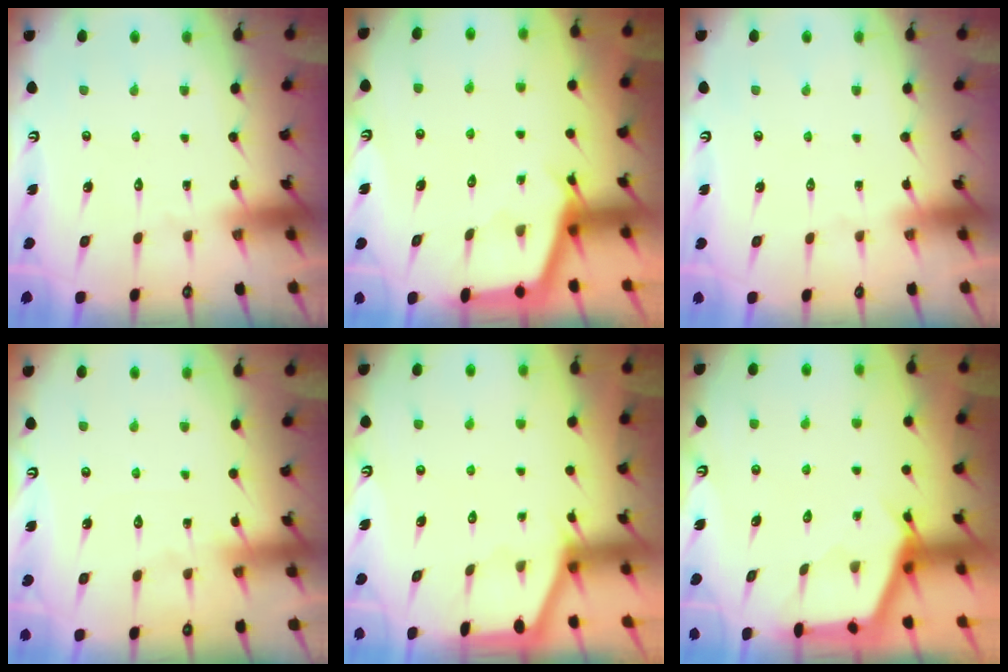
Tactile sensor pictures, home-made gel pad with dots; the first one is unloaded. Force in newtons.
{"total": 2.9, "press": 2.9, "slide": 0.3}
{"total": 0.0}
{"total": 5.8, "press": 5.8, "slide": 0.6}
{"total": 1.2, "press": 1.2, "slide": 0.3}
{"total": 3.0, "press": 3.0, "slide": 0.3}